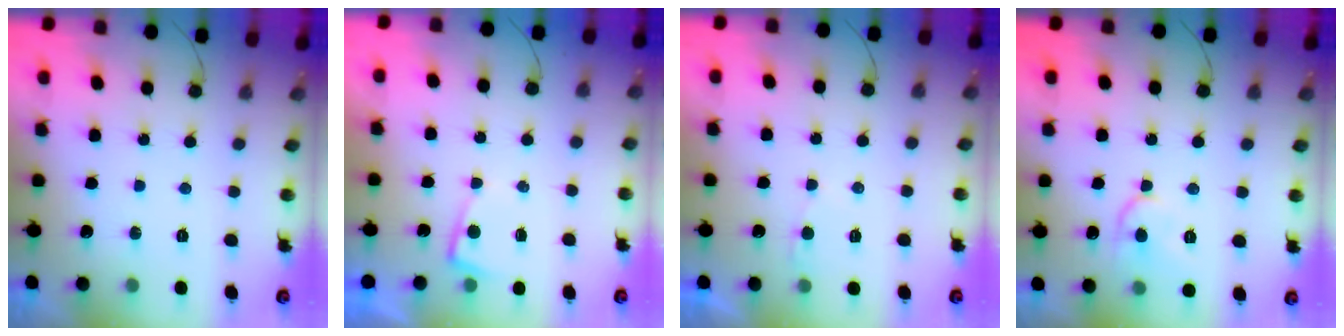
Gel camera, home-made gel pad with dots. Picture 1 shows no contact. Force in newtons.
{"total": 2.6, "press": 2.6, "slide": 0.4}
{"total": 1.8, "press": 1.8, "slide": 0.3}
{"total": 8.7, "press": 8.7, "slide": 0.8}